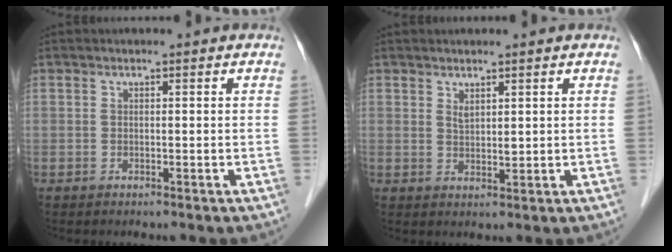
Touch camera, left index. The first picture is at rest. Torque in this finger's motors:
{"motor_torque": [0.30, 0.03, 0.02, 0.00]}